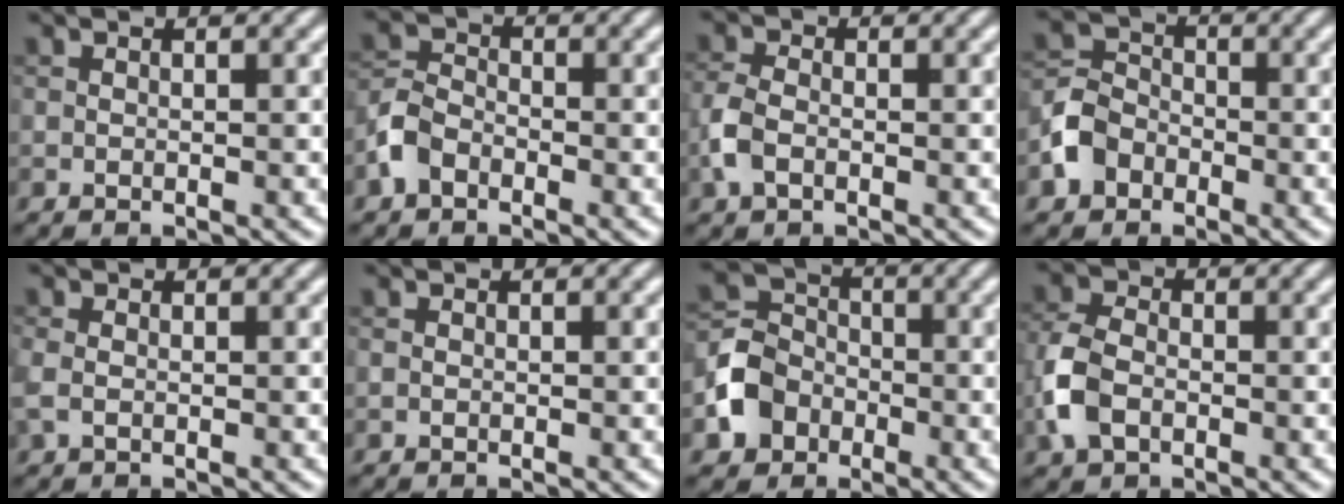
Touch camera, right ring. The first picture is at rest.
{"total": 3.1, "force": [-1.9, 2.0, 1.5], "torque": [-0.032, 0.007, -0.050]}
{"total": 2.9, "force": [-1.1, 1.8, 2.0], "torque": [-0.048, 0.002, -0.031]}
{"total": 3.9, "force": [-2.0, 3.0, 1.4], "torque": [-0.030, 0.005, -0.047]}
{"total": 1.4, "force": [-0.2, 1.0, 1.0], "torque": [-0.027, 0.000, -0.007]}
{"total": 0.0}
{"total": 5.1, "force": [-2.2, 4.2, 1.7], "torque": [-0.038, 0.006, -0.055]}
{"total": 4.7, "force": [-1.6, 3.2, 3.1], "torque": [-0.079, 0.002, -0.043]}